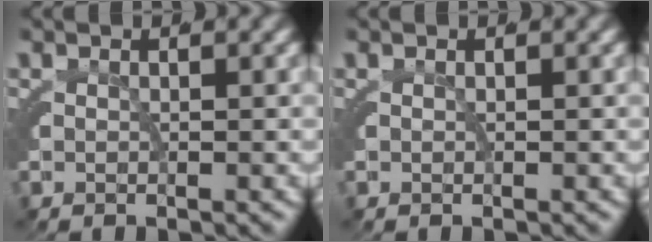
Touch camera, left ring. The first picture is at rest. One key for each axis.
{"total": 0.0}